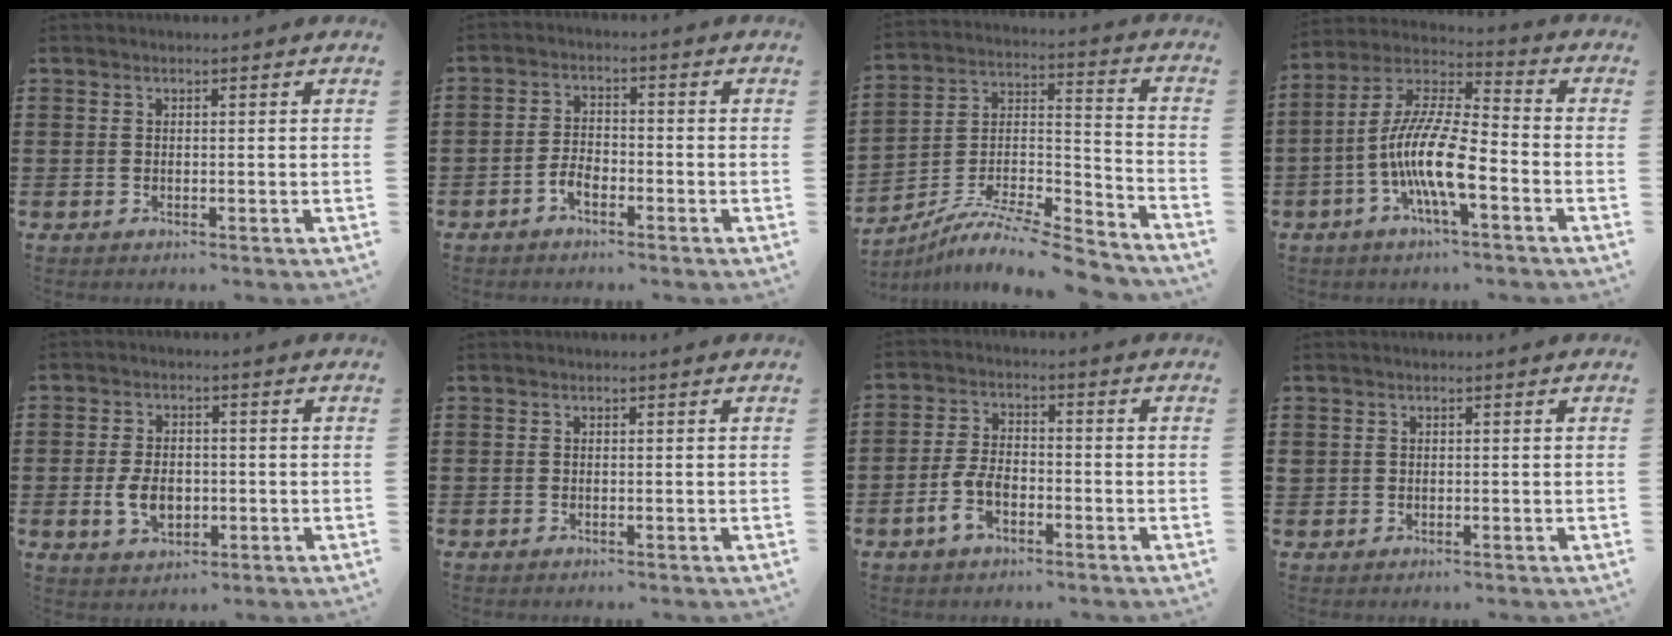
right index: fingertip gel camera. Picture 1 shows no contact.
{"total": 3.0, "force": [-1.9, 1.4, 1.8], "torque": [-0.043, 0.000, -0.039]}
{"total": 9.1, "force": [-8.0, 1.8, 3.9], "torque": [-0.073, 0.012, -0.160]}
{"total": 11.7, "force": [-4.4, 2.8, 10.4], "torque": [-0.229, -0.012, -0.087]}
{"total": 5.2, "force": [-1.0, 3.4, 3.9], "torque": [-0.087, -0.001, -0.018]}
{"total": 0.0}
{"total": 5.4, "force": [-2.6, 2.7, 3.9], "torque": [-0.102, -0.003, -0.056]}
{"total": 0.6, "force": [0.3, 0.6, 0.1], "torque": [-0.005, 0.000, 0.006]}